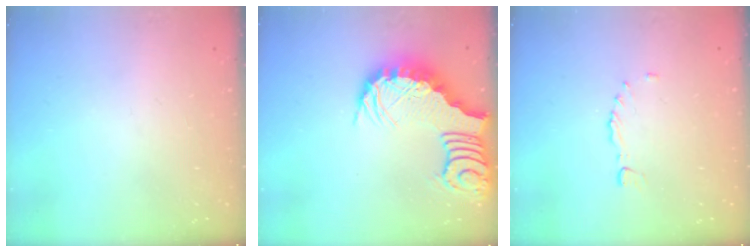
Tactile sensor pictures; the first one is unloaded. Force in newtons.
{"total": 3.7, "press": 3.6, "slide": 0.7}
{"total": 1.1, "press": 0.9, "slide": 0.7}